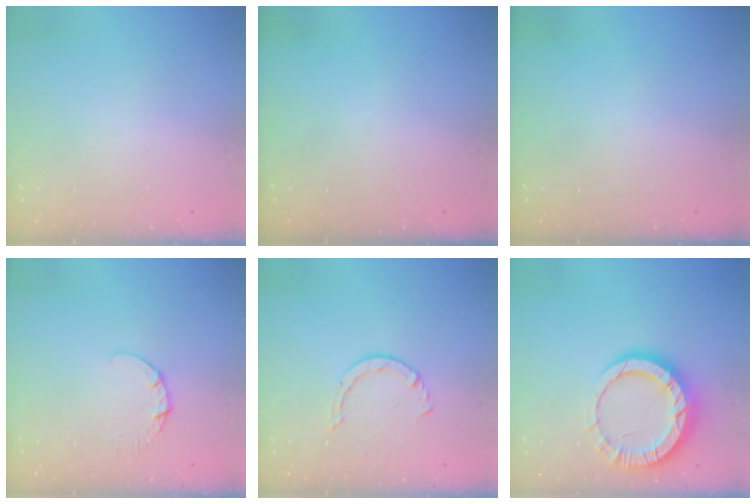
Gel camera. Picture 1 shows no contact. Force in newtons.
{"total": 0.0}
{"total": 0.0}
{"total": 1.9, "press": 1.9, "slide": 0.3}
{"total": 2.6, "press": 2.6, "slide": 0.3}
{"total": 13.4, "press": 13.3, "slide": 1.4}